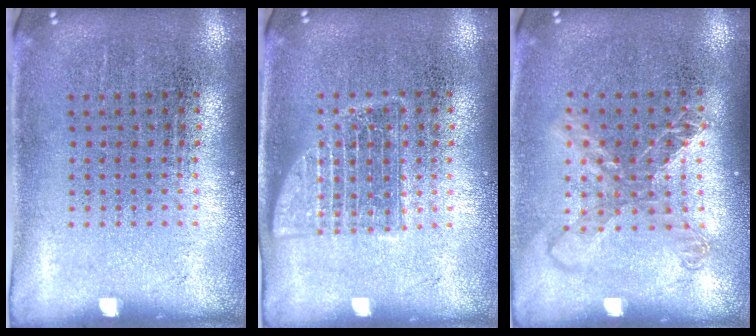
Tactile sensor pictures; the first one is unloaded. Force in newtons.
{"total": 1.2, "press": 1.2, "slide": 0.2}
{"total": 1.5, "press": 1.3, "slide": 0.8}